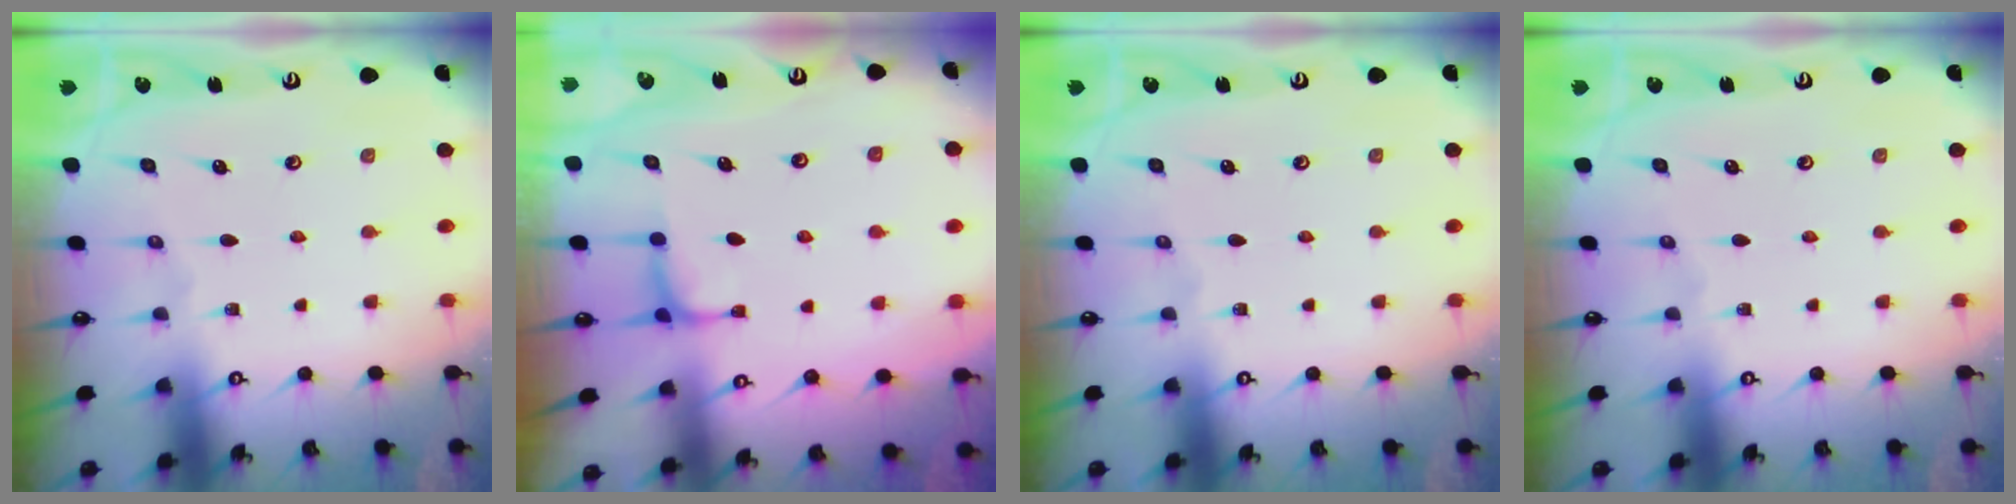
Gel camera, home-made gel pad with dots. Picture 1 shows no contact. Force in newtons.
{"total": 1.7, "press": 1.6, "slide": 0.4}
{"total": 0.0}
{"total": 0.0}